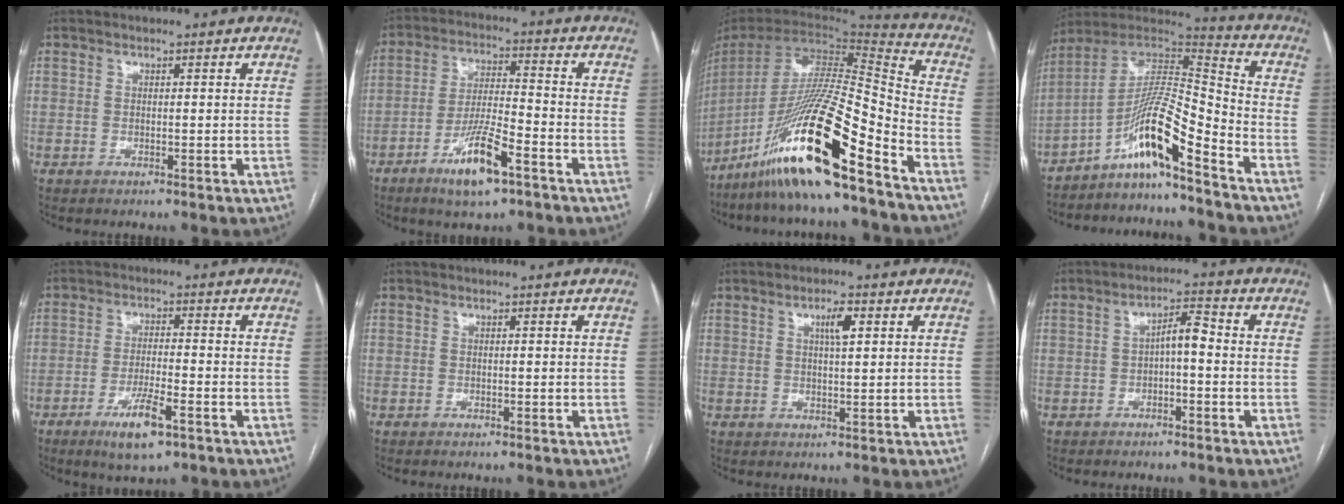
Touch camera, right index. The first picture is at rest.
{"total": 10.0, "force": [-5.7, 1.7, 8.0], "torque": [-0.151, -0.009, -0.100]}
{"total": 24.5, "force": [-16.1, 1.4, 18.4], "torque": [-0.347, -0.028, -0.291]}
{"total": 12.8, "force": [-8.4, 0.2, 9.6], "torque": [-0.177, 0.020, -0.151]}
{"total": 6.9, "force": [-3.8, 1.1, 5.7], "torque": [-0.105, -0.011, -0.060]}
{"total": 0.5, "force": [-0.5, 0.2, 0.2], "torque": [-0.007, -0.001, -0.009]}
{"total": 3.1, "force": [1.3, 0.6, 2.8], "torque": [-0.049, 0.003, 0.020]}
{"total": 4.0, "force": [-0.5, 1.2, 3.8], "torque": [-0.063, 0.020, -0.008]}